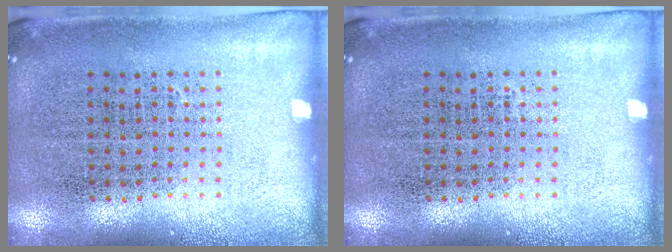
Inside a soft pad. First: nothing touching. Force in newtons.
{"total": 0.0}